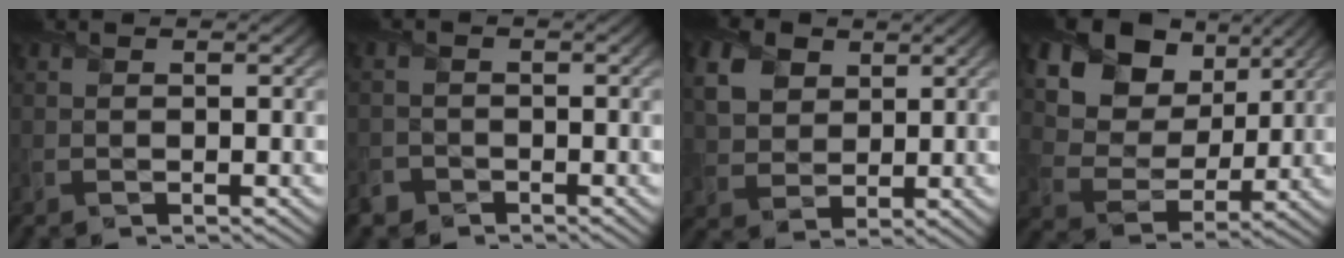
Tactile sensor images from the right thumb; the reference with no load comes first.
{"total": 2.5, "force": [-2.0, 1.4, 0.3], "torque": [-0.004, -0.005, -0.047]}
{"total": 7.0, "force": [3.0, 5.1, 3.9], "torque": [-0.114, 0.006, 0.056]}
{"total": 15.6, "force": [8.7, 10.5, 7.7], "torque": [-0.195, 0.020, 0.186]}